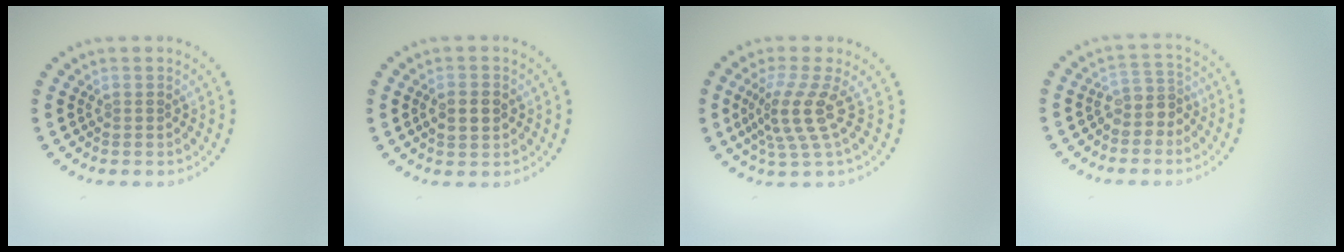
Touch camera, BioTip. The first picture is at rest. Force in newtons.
{"total": 2.2, "press": 2.2, "slide": 0.1}
{"total": 3.9, "press": 2.9, "slide": 2.7}
{"total": 2.5, "press": 2.0, "slide": 1.5}